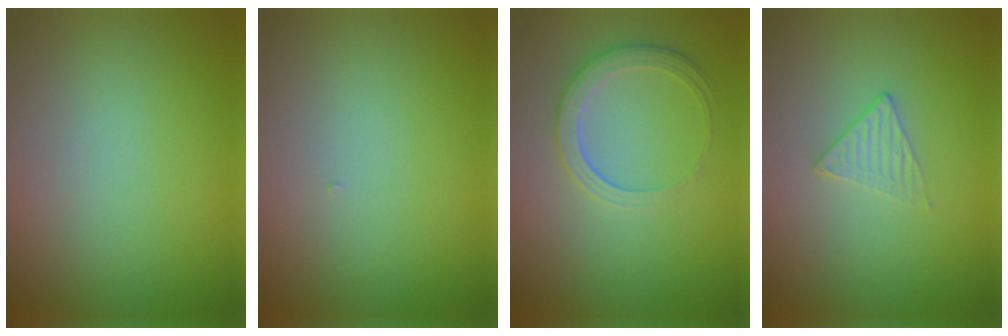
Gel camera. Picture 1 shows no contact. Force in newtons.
{"total": 0.0}
{"total": 2.8, "press": 2.7, "slide": 0.8}
{"total": 1.3, "press": 0.9, "slide": 0.9}